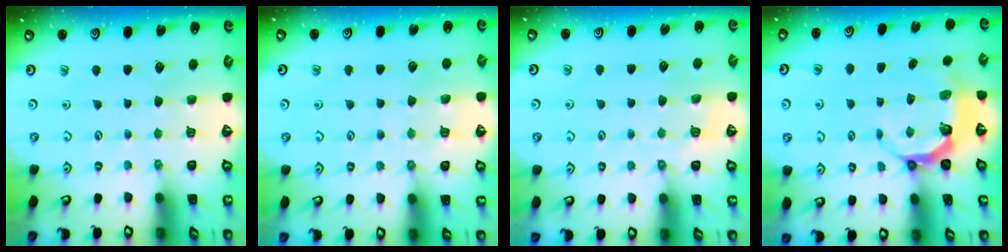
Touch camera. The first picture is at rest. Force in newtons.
{"total": 5.3, "press": 5.3, "slide": 0.6}
{"total": 2.8, "press": 2.5, "slide": 1.3}
{"total": 5.6, "press": 4.5, "slide": 3.3}